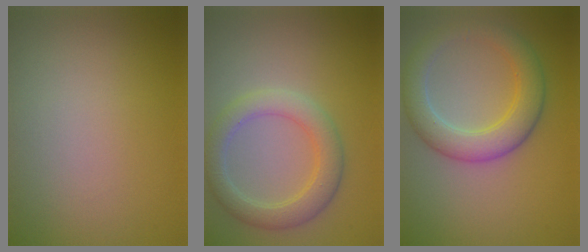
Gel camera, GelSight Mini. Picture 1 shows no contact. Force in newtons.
{"total": 3.8, "press": 3.8, "slide": 0.3}
{"total": 4.8, "press": 4.8, "slide": 0.1}